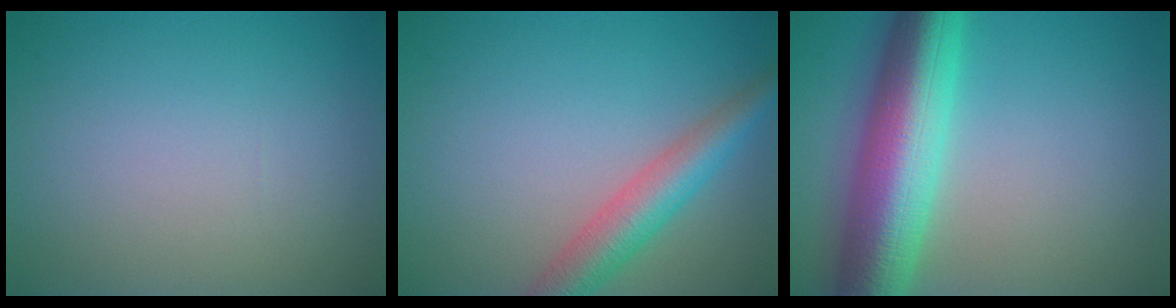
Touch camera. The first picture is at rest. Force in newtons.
{"total": 4.6, "press": 4.6, "slide": 0.1}
{"total": 10.7, "press": 10.7, "slide": 0.1}